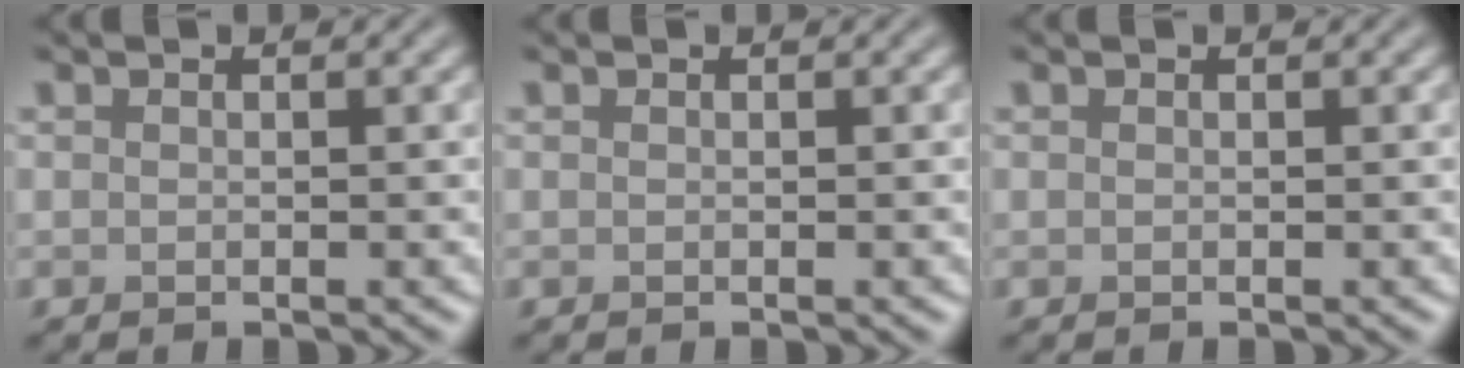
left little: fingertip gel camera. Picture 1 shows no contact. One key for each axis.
{"total": 0.0}
{"total": 0.0}